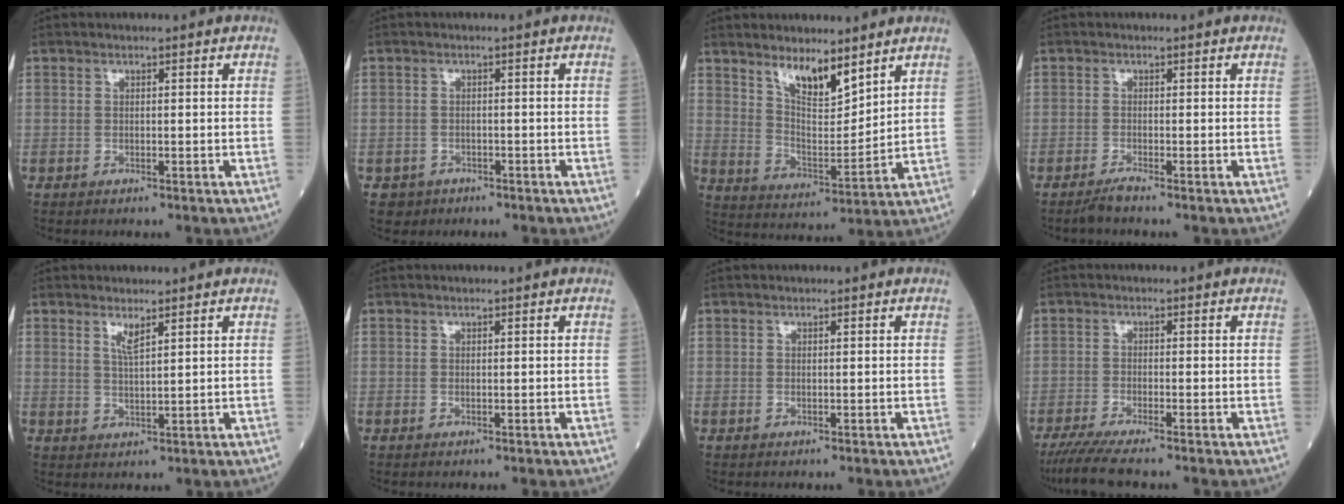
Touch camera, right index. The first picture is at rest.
{"total": 2.3, "force": [-1.3, 1.9, -0.2], "torque": [-0.001, 0.010, -0.018]}
{"total": 8.1, "force": [6.1, 2.2, 4.9], "torque": [-0.090, -0.013, 0.116]}
{"total": 1.4, "force": [-1.2, -0.4, 0.5], "torque": [-0.016, -0.003, -0.028]}
{"total": 2.2, "force": [1.5, 0.0, 1.7], "torque": [-0.037, -0.007, 0.031]}
{"total": 0.0}
{"total": 0.0}
{"total": 5.2, "force": [-4.3, -0.4, 3.0], "torque": [-0.053, -0.015, -0.078]}